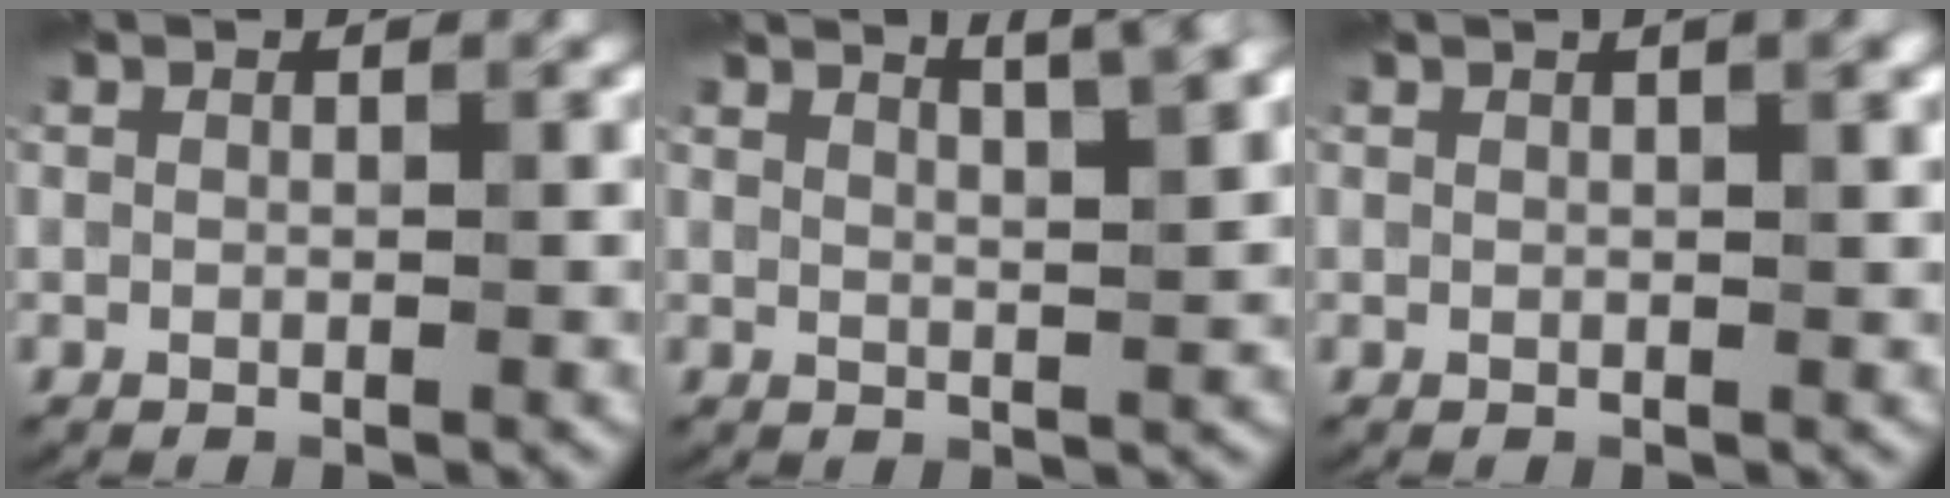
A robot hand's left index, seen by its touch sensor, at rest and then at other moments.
{"total": 4.5, "force": [3.4, 0.9, 2.9], "torque": [-0.023, 0.019, 0.028]}
{"total": 3.1, "force": [1.7, 1.1, 2.4], "torque": [-0.012, 0.005, 0.009]}